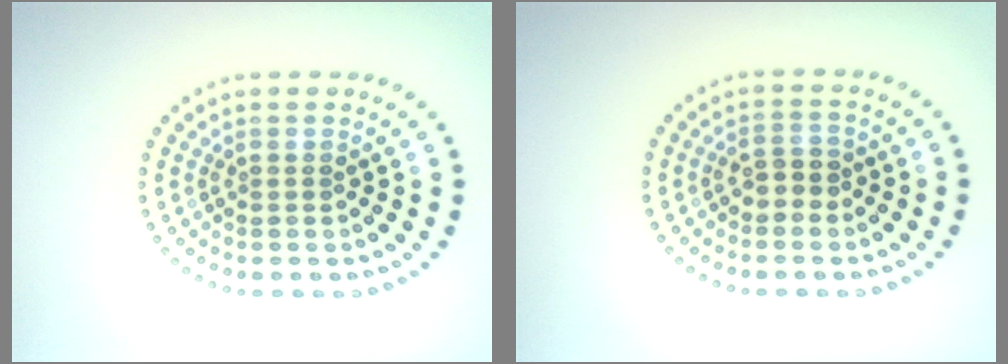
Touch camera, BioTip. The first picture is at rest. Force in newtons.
{"total": 1.9, "press": 1.7, "slide": 0.7}